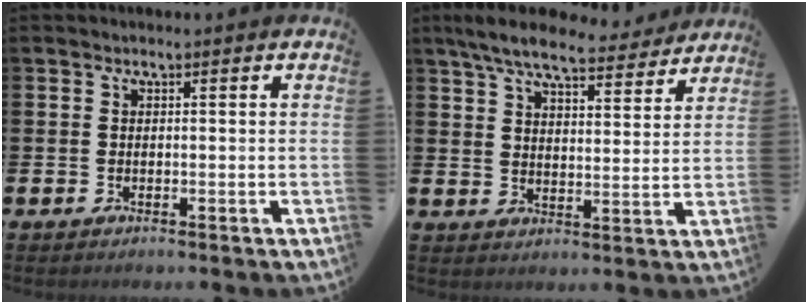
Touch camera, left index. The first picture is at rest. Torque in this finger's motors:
{"motor_torque": [1.05, -1.08, 0.70, 0.19]}